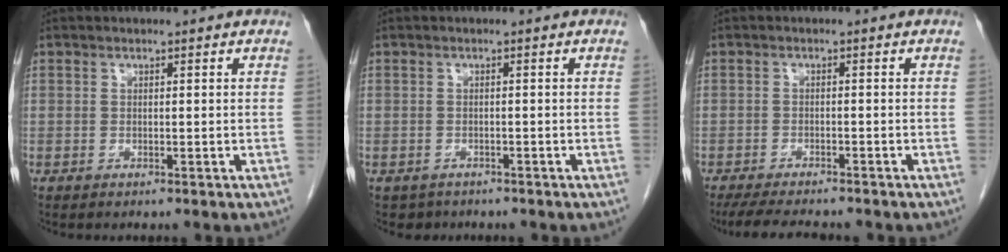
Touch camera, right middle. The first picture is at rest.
{"total": 2.3, "force": [-1.8, 1.4, -0.2], "torque": [-0.006, 0.002, -0.028]}
{"total": 7.7, "force": [-6.8, 1.2, 3.4], "torque": [-0.052, -0.016, -0.105]}